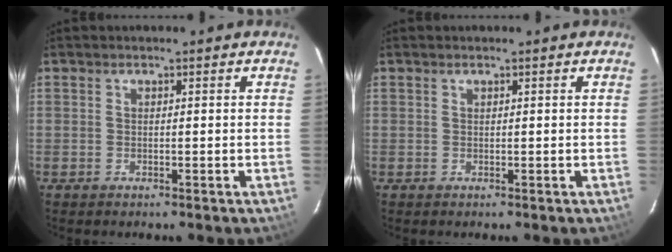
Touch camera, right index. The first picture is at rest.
{"total": 0.0}